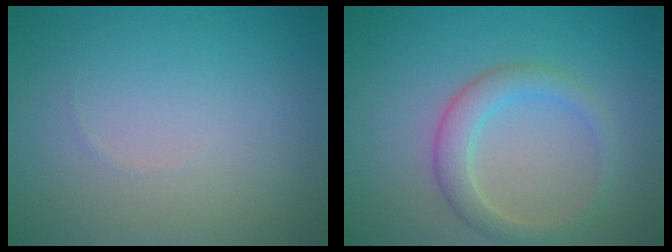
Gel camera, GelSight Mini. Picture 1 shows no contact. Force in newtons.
{"total": 3.0, "press": 3.0, "slide": 0.1}